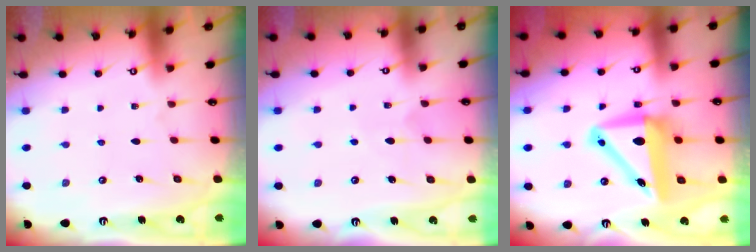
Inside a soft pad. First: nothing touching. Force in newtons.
{"total": 5.7, "press": 5.7, "slide": 0.5}
{"total": 11.4, "press": 10.9, "slide": 3.5}